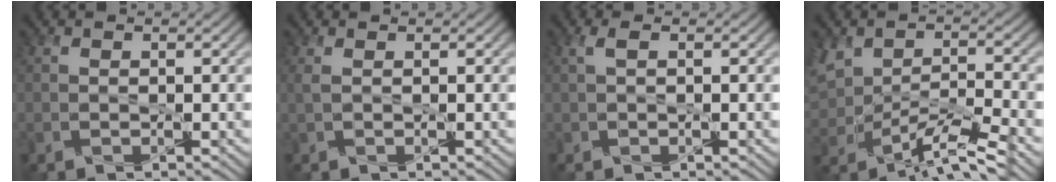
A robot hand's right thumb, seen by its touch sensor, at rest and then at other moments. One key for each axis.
{"total": 1.0, "fx": 0.4, "fy": 0.2, "fz": 0.9, "tx": -0.023, "ty": 0.003, "tz": 0.006}
{"total": 1.1, "fx": 0.3, "fy": 0.3, "fz": 1.0, "tx": -0.024, "ty": 0.005, "tz": 0.005}
{"total": 8.6, "fx": -4.1, "fy": 4.7, "fz": 5.9, "tx": -0.117, "ty": -0.006, "tz": -0.085}